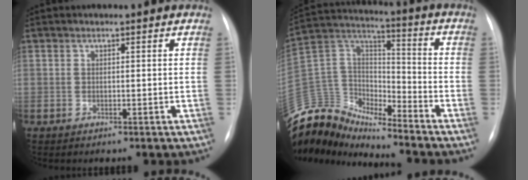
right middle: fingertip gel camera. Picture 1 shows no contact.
{"total": 13.6, "force": [-13.3, 2.5, 1.4], "torque": [-0.032, 0.070, -0.258]}